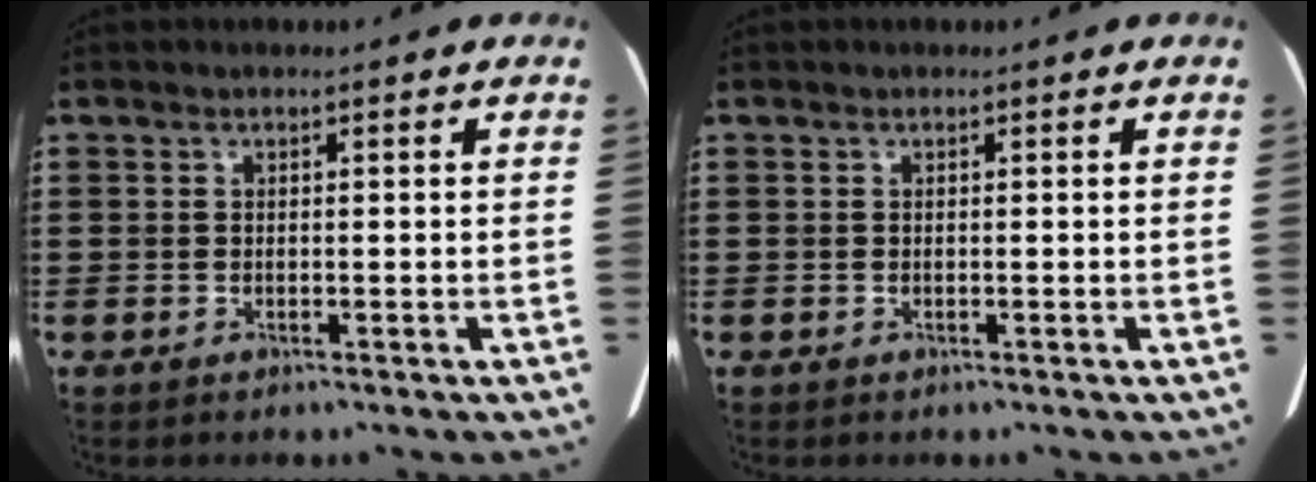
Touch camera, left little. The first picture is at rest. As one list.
[{"total": 0.0}]